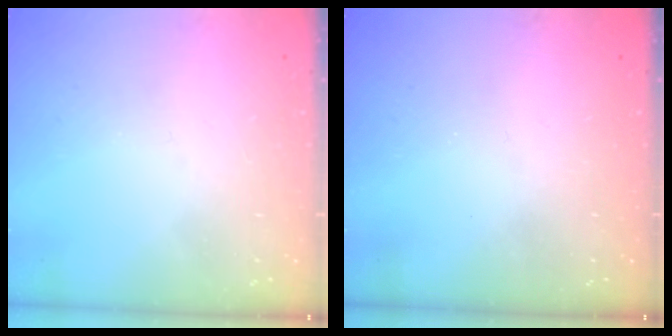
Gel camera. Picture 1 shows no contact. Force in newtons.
{"total": 0.0}